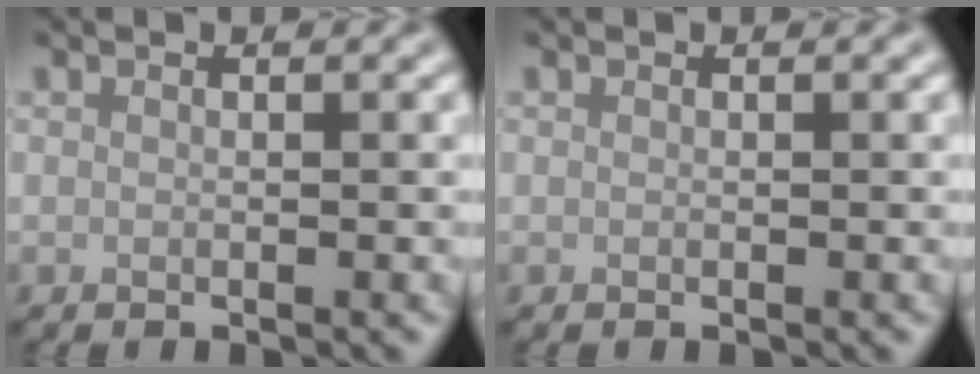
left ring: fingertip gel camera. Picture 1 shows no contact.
{"total": 0.0}